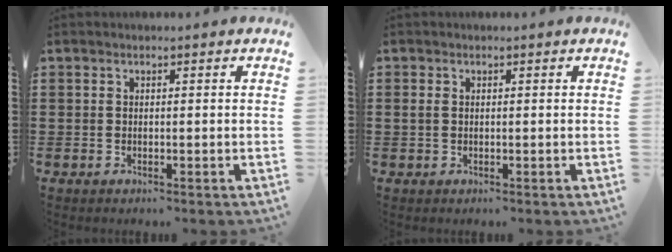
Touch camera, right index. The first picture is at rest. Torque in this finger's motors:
{"motor_torque": [-0.15, 0.54, -0.05, -0.01]}